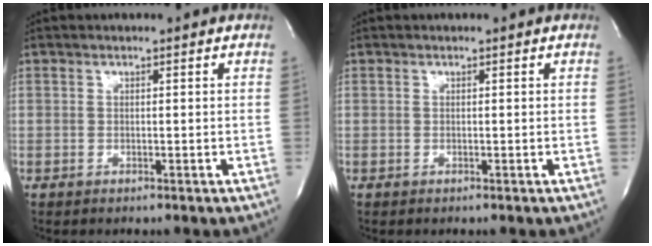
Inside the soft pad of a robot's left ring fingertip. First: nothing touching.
{"total": 0.0}